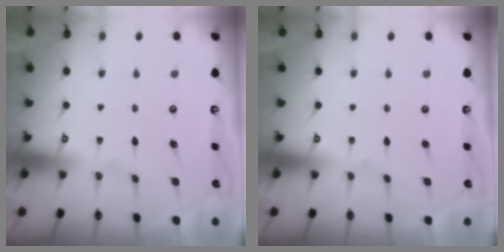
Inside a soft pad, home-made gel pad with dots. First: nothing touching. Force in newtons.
{"total": 0.0}